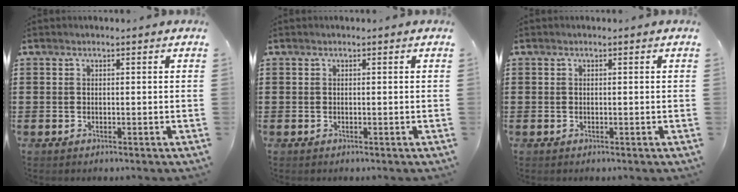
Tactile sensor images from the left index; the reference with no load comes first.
{"total": 0.0}
{"total": 0.0}